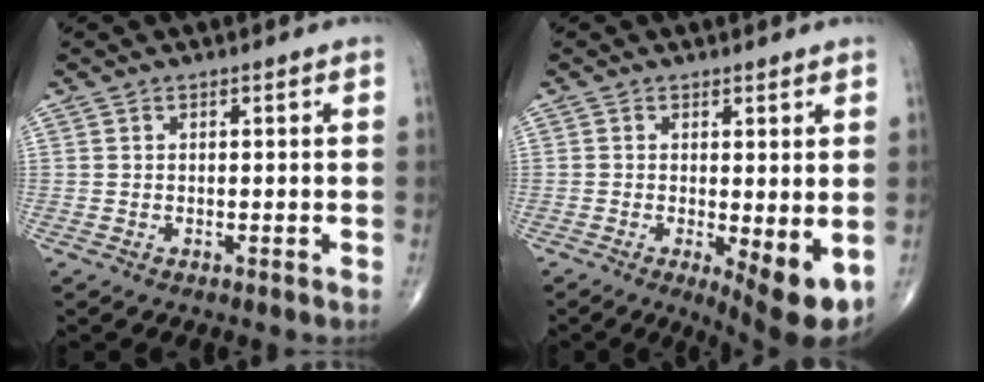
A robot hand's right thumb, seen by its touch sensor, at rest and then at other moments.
{"total": 7.8, "force": [-1.5, 2.3, 7.3], "torque": [-0.105, -0.022, -0.019]}